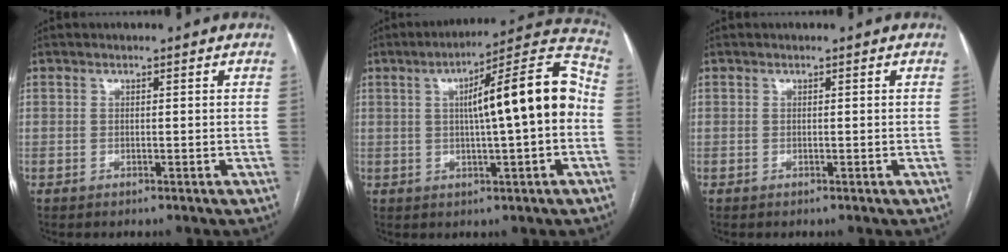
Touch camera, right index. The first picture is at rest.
{"total": 14.6, "force": [0.7, 1.3, 14.5], "torque": [-0.210, 0.034, 0.005]}
{"total": 0.0}